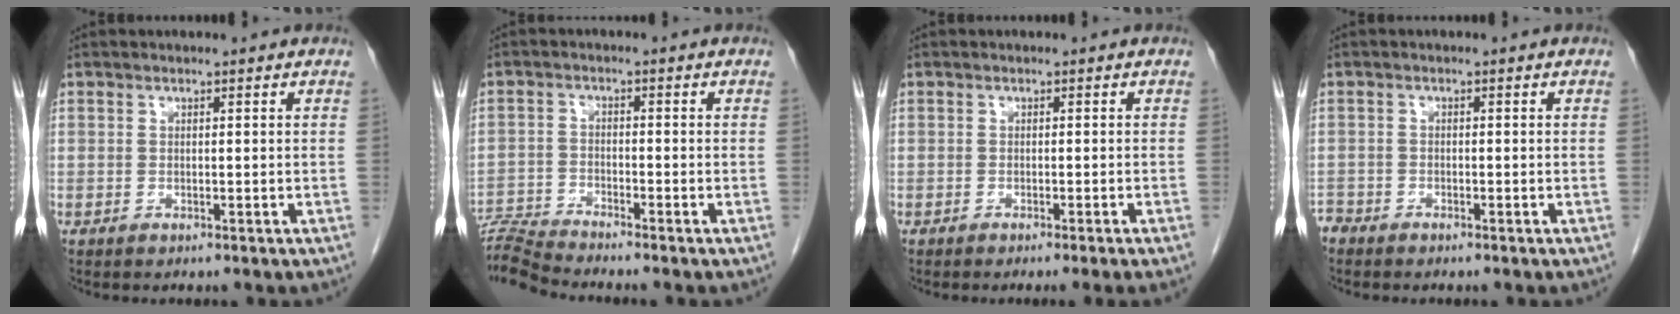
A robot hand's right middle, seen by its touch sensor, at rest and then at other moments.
{"total": 6.6, "force": [-6.3, -1.9, 0.6], "torque": [-0.014, -0.005, -0.120]}
{"total": 3.0, "force": [-2.2, -1.0, 1.7], "torque": [-0.018, 0.001, -0.028]}
{"total": 2.0, "force": [-1.9, 0.6, -0.1], "torque": [0.002, -0.002, -0.037]}